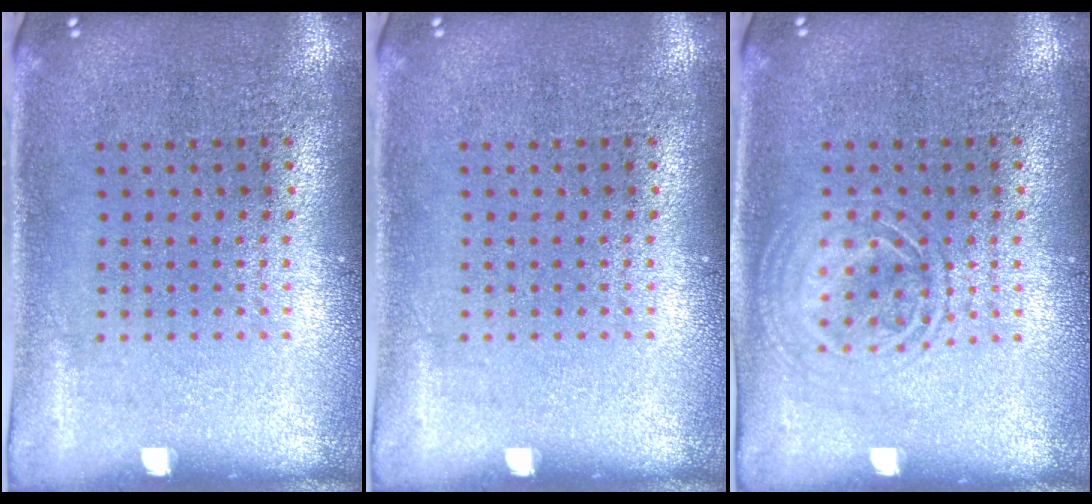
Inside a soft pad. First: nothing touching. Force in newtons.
{"total": 0.0}
{"total": 1.2, "press": 1.2, "slide": 0.2}